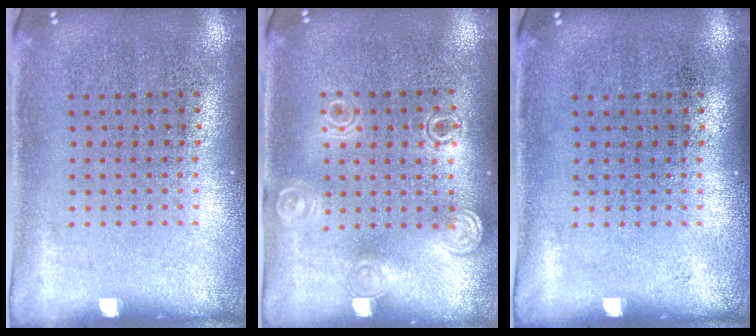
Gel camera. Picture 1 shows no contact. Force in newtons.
{"total": 1.3, "press": 1.2, "slide": 0.4}
{"total": 0.0}